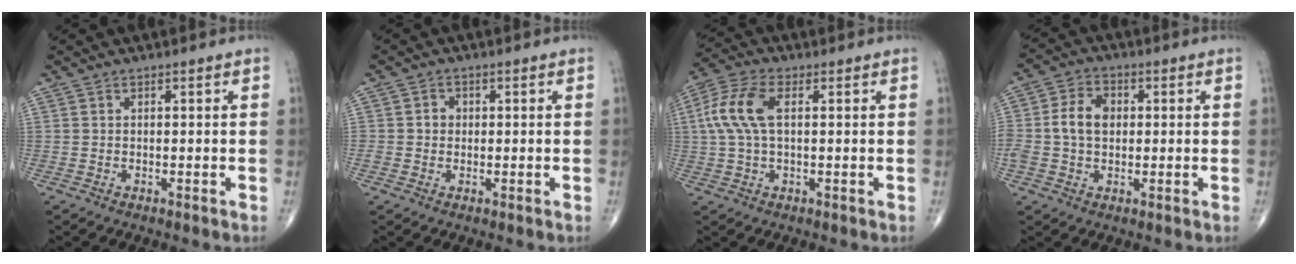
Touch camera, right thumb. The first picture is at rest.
{"total": 2.3, "force": [0.0, 2.1, 0.8], "torque": [0.001, 0.006, -0.002]}
{"total": 9.4, "force": [1.6, 4.7, 8.0], "torque": [-0.190, 0.023, 0.027]}
{"total": 7.7, "force": [0.3, 5.6, 5.3], "torque": [-0.100, 0.018, 0.003]}